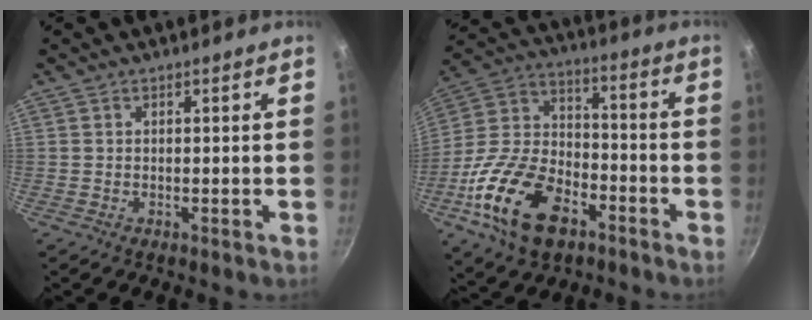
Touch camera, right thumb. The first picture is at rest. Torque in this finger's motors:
{"motor_torque": [2.76, 2.25, 1.46, -1.31, 0.65]}